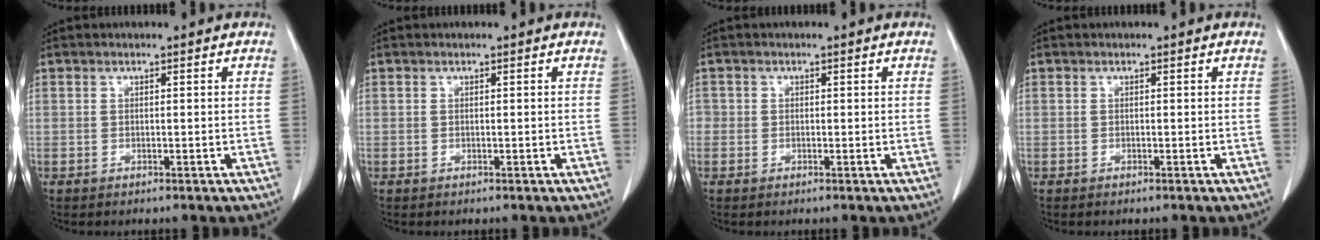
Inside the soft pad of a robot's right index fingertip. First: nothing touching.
{"total": 0.0}
{"total": 1.1, "force": [0.0, 1.0, 0.3], "torque": [0.005, 0.003, -0.004]}
{"total": 0.0}